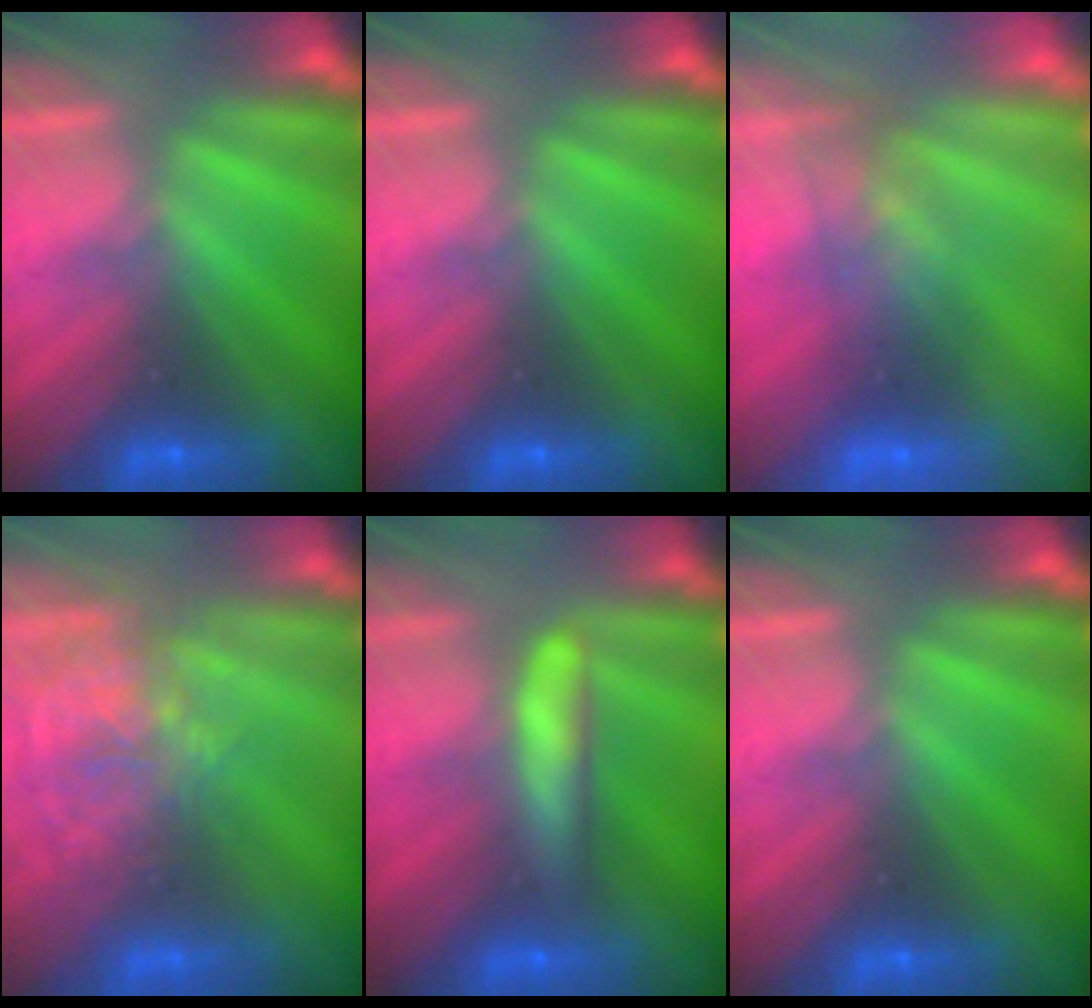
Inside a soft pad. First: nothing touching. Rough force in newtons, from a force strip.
{"total": 0.0}
{"total": 2.7}
{"total": 4.1}
{"total": 7.8}
{"total": 0.0}